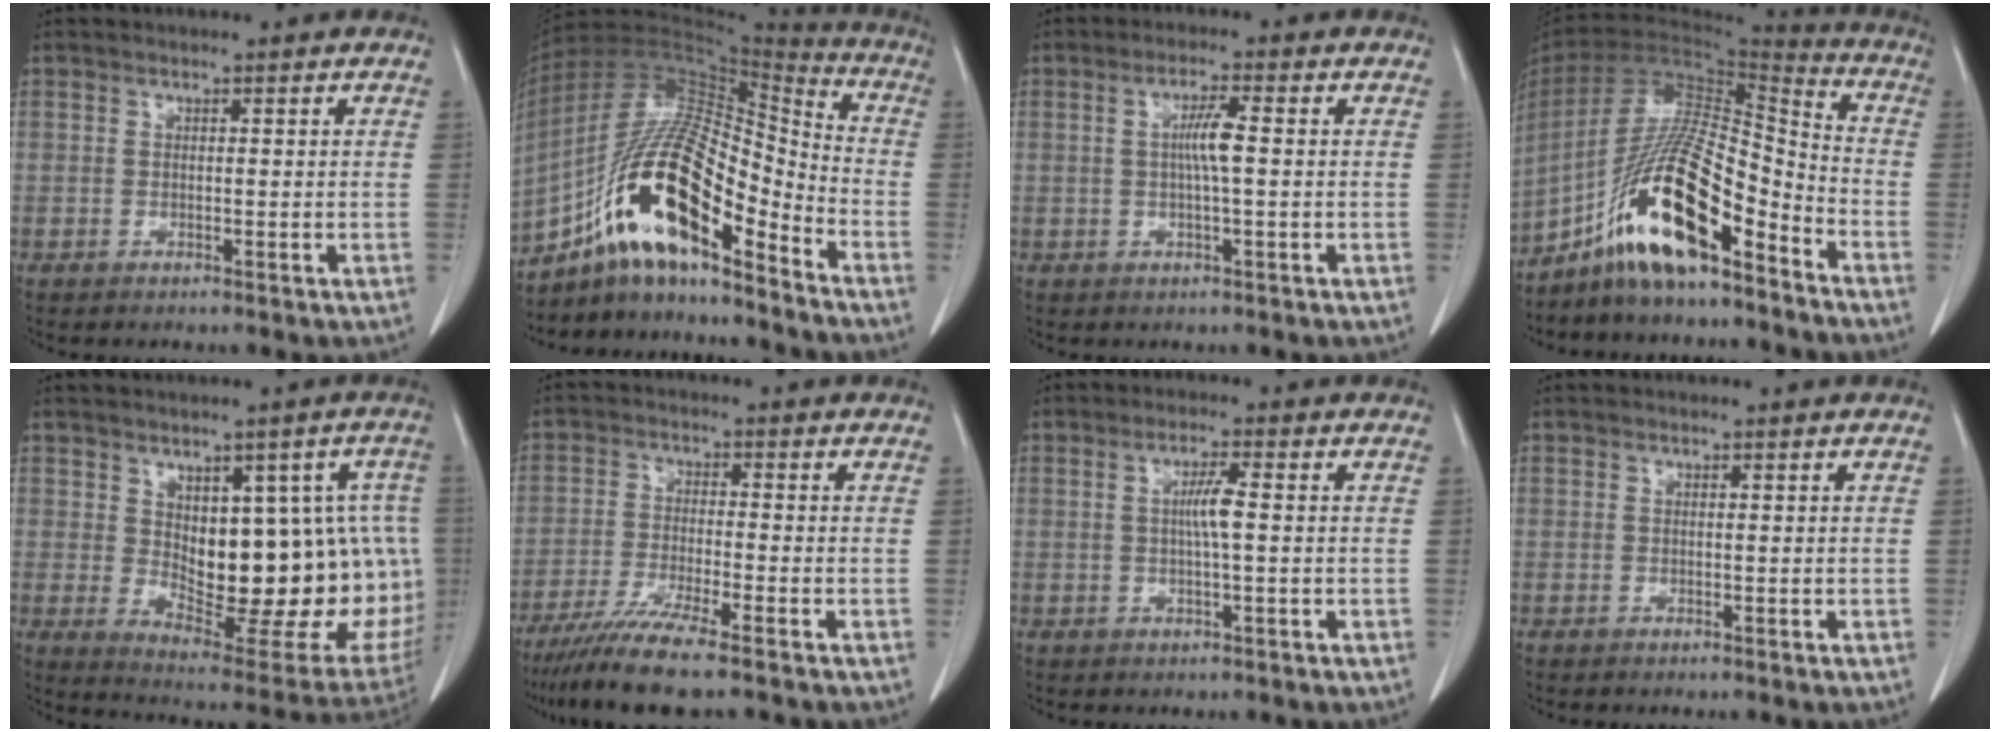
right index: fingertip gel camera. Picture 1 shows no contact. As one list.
[{"total": 18.1, "force": [-10.7, 4.2, 13.9], "torque": [-0.270, 0.022, -0.186]}, {"total": 3.9, "force": [0.2, 0.1, 3.9], "torque": [-0.075, 0.002, 0.003]}, {"total": 16.0, "force": [-10.3, 2.6, 11.9], "torque": [-0.231, 0.011, -0.185]}, {"total": 21.2, "force": [0.6, 9.1, 19.1], "torque": [-0.183, 0.011, 0.038]}, {"total": 8.4, "force": [-6.5, -0.7, 5.2], "torque": [-0.089, -0.027, -0.112]}, {"total": 3.5, "force": [0.2, 0.2, 3.5], "torque": [-0.066, 0.002, 0.003]}, {"total": 0.0}]